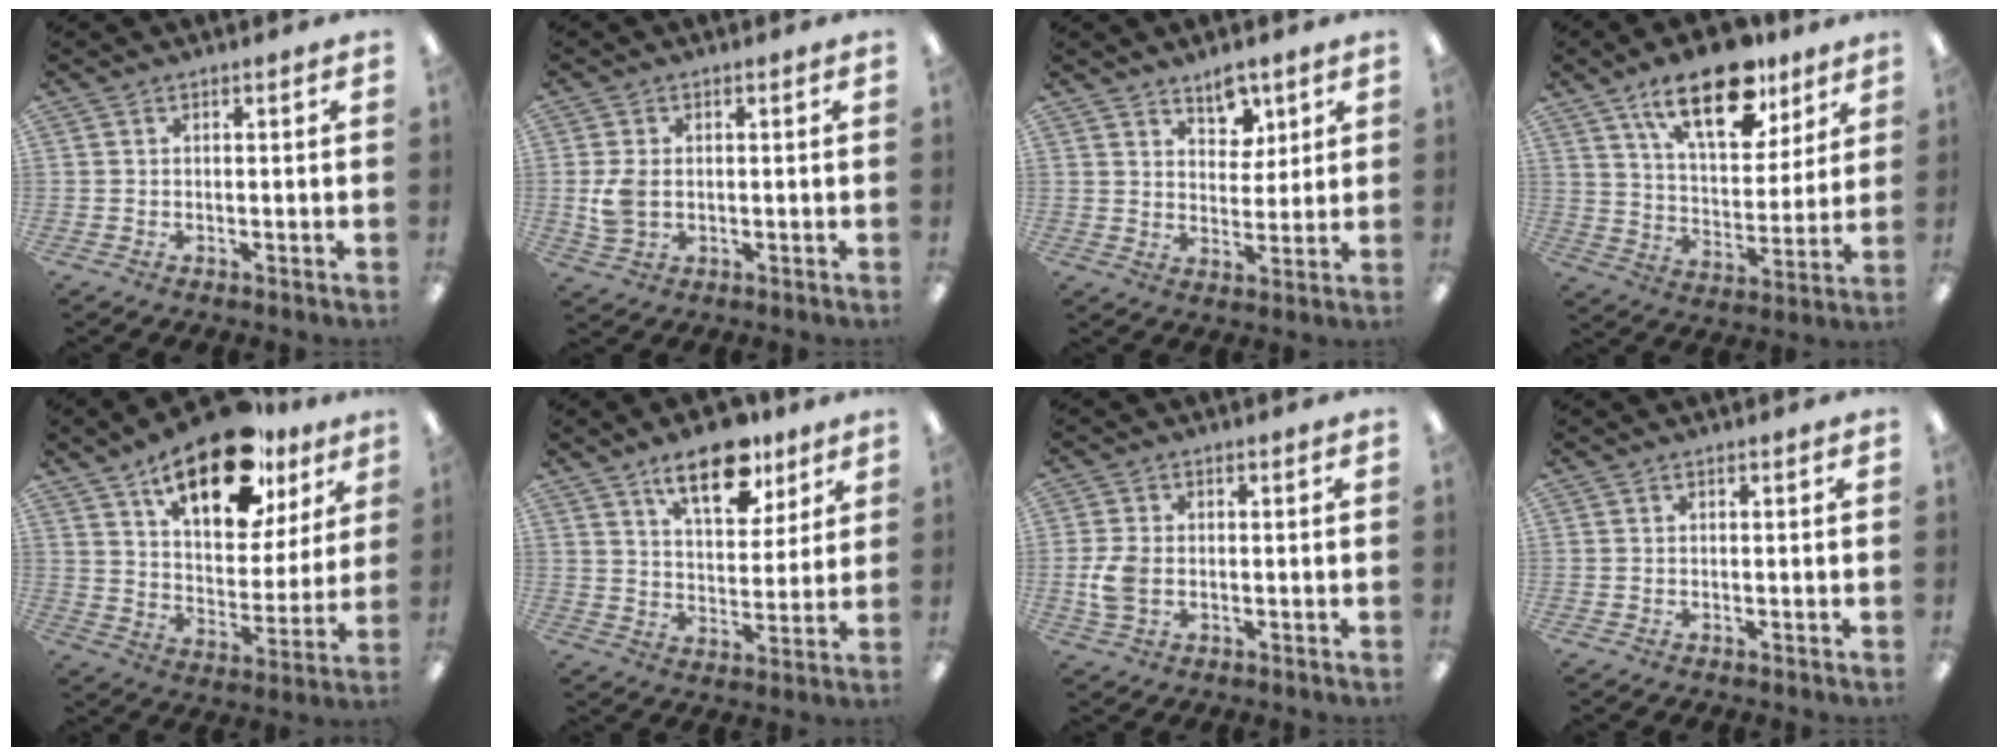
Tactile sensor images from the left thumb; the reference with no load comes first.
{"total": 5.5, "force": [0.0, 3.7, 4.0], "torque": [-0.086, -0.002, -0.003]}
{"total": 7.0, "force": [5.2, 4.2, 2.3], "torque": [-0.014, -0.026, 0.089]}
{"total": 19.6, "force": [12.4, 9.0, 12.3], "torque": [-0.190, -0.055, 0.207]}
{"total": 21.8, "force": [14.2, 9.9, 13.2], "torque": [-0.199, -0.073, 0.240]}
{"total": 14.6, "force": [9.6, 6.9, 8.5], "torque": [-0.118, -0.045, 0.165]}
{"total": 5.9, "force": [-0.7, 4.1, 4.3], "torque": [-0.099, 0.001, -0.014]}
{"total": 0.0}